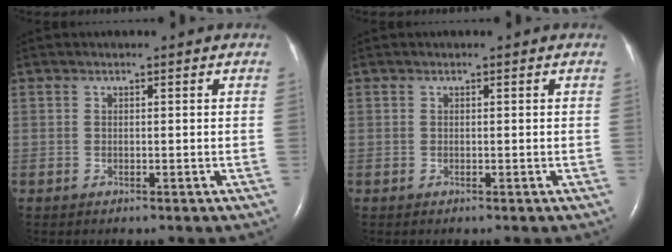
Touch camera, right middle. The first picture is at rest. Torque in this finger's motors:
{"motor_torque": [0.00, 0.00, -0.01, 0.00]}